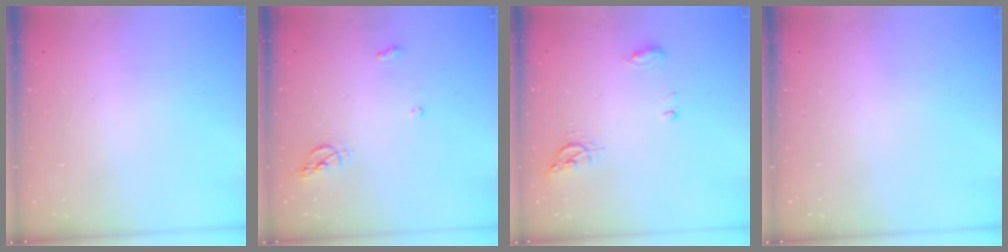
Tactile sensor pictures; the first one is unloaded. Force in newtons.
{"total": 6.5, "press": 6.5, "slide": 0.6}
{"total": 8.4, "press": 6.9, "slide": 4.9}
{"total": 0.0}